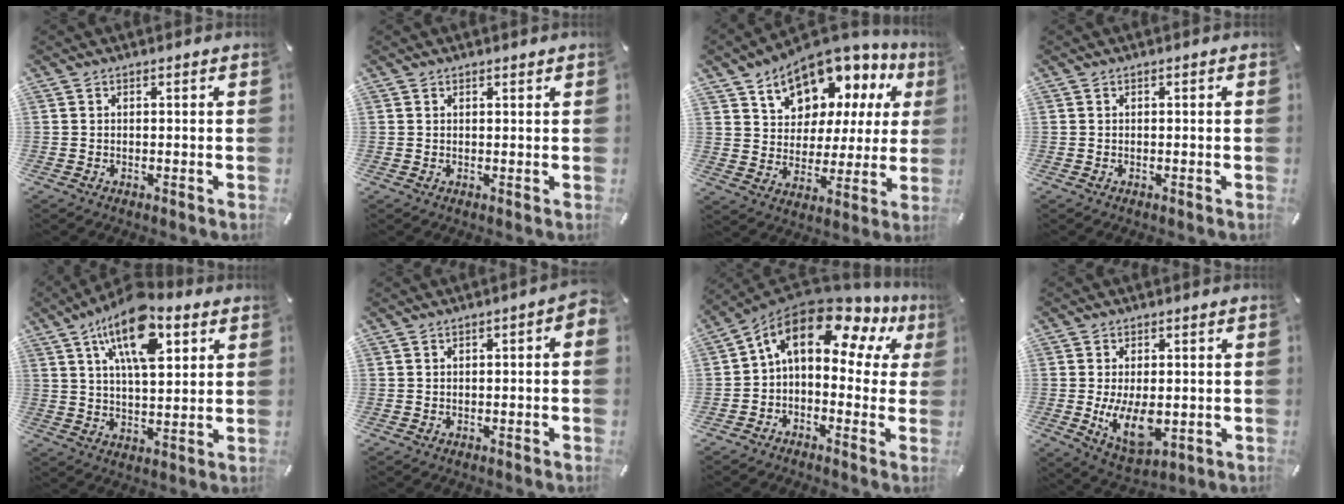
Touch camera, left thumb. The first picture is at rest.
{"total": 0.6, "force": [0.5, 0.3, 0.0], "torque": [0.000, 0.001, 0.010]}
{"total": 11.6, "force": [8.4, 7.5, 2.8], "torque": [-0.057, -0.077, 0.150]}
{"total": 0.0}
{"total": 16.4, "force": [8.6, 7.6, 11.8], "torque": [-0.200, -0.025, 0.143]}
{"total": 2.1, "force": [-0.6, 1.0, 1.8], "torque": [-0.029, 0.007, -0.012]}
{"total": 14.9, "force": [6.3, 7.9, 10.9], "torque": [-0.193, -0.039, 0.102]}
{"total": 10.7, "force": [-1.1, 6.2, 8.7], "torque": [-0.155, -0.013, -0.013]}